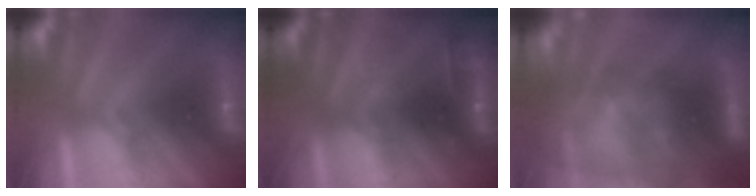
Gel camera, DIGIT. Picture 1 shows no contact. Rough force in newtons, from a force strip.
{"total": 2.4}
{"total": 10.8}